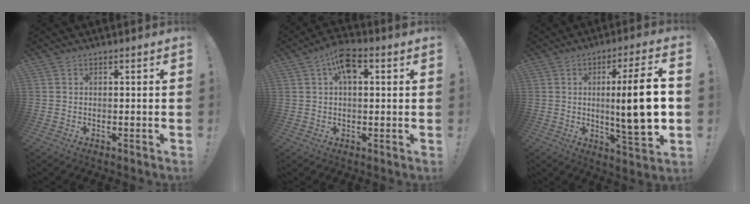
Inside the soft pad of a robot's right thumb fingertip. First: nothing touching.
{"total": 7.5, "force": [2.3, 3.8, 6.0], "torque": [-0.099, 0.010, 0.040]}
{"total": 16.1, "force": [0.4, 1.4, 16.0], "torque": [-0.262, -0.014, -0.004]}